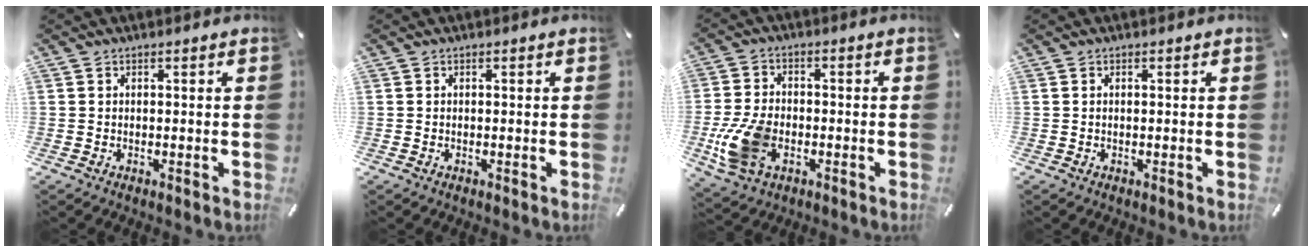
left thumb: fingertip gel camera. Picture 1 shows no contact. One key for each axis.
{"total": 0.0}
{"total": 11.7, "fx": -3.5, "fy": 7.9, "fz": 8.0, "tx": -0.172, "ty": 0.009, "tz": -0.058}
{"total": 0.0}